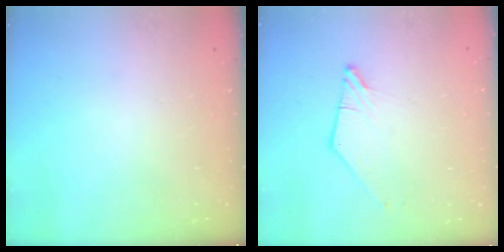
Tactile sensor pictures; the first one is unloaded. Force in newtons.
{"total": 1.0, "press": 1.0, "slide": 0.1}